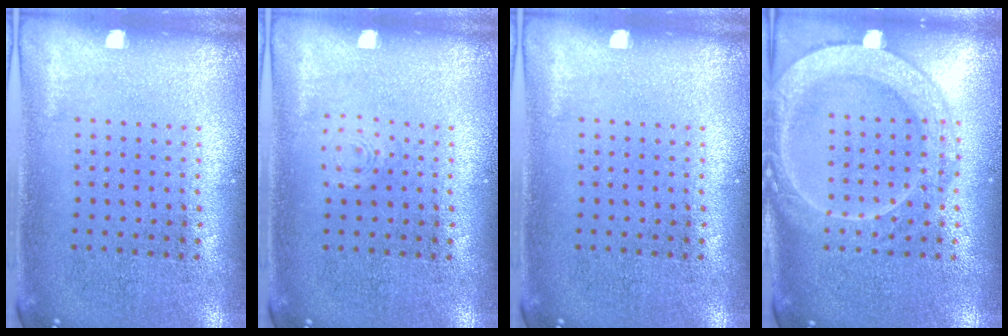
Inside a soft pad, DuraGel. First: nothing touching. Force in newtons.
{"total": 0.8, "press": 0.8, "slide": 0.2}
{"total": 0.0}
{"total": 3.8, "press": 3.8, "slide": 0.5}